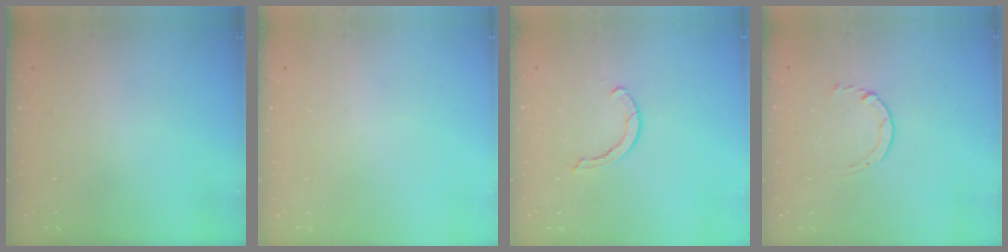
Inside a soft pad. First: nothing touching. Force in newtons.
{"total": 0.0}
{"total": 1.7, "press": 1.6, "slide": 0.3}
{"total": 1.7, "press": 1.6, "slide": 0.2}